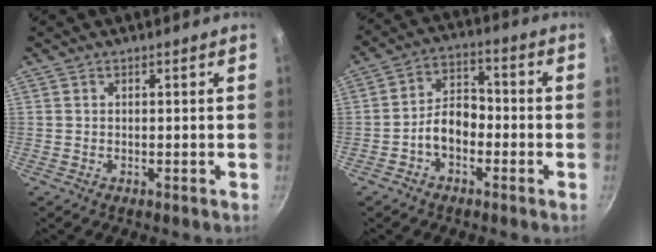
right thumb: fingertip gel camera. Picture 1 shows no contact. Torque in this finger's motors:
{"motor_torque": [0.56, 1.39, 1.01, -0.55, 0.06]}